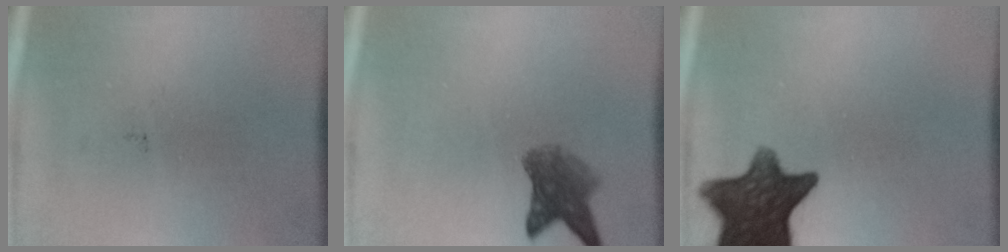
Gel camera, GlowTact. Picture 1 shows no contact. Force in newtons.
{"total": 4.9}
{"total": 12.8}